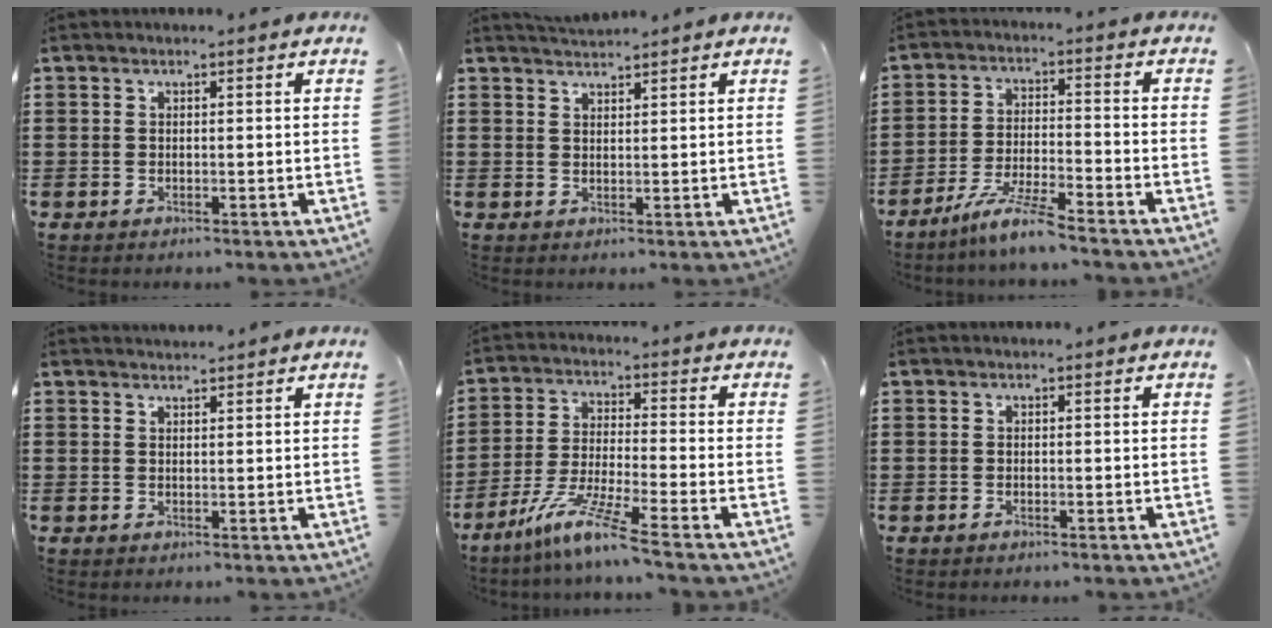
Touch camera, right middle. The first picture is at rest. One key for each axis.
{"total": 2.1, "fx": 2.0, "fy": 0.3, "fz": 0.2, "tx": -0.009, "ty": 0.002, "tz": 0.039}
{"total": 6.6, "fx": -5.6, "fy": -0.2, "fz": 3.4, "tx": -0.073, "ty": -0.014, "tz": -0.108}
{"total": 1.3, "fx": 1.3, "fy": 0.1, "fz": 0.0, "tx": -0.004, "ty": 0.000, "tz": 0.024}
{"total": 8.1, "fx": -6.3, "fy": -0.4, "fz": 5.1, "tx": -0.109, "ty": -0.014, "tz": -0.125}
{"total": 0.0}